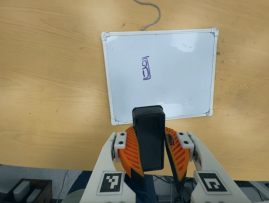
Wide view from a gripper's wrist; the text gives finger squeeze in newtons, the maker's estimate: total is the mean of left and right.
{"total": 11.4, "left": 10.7, "right": 12.1}